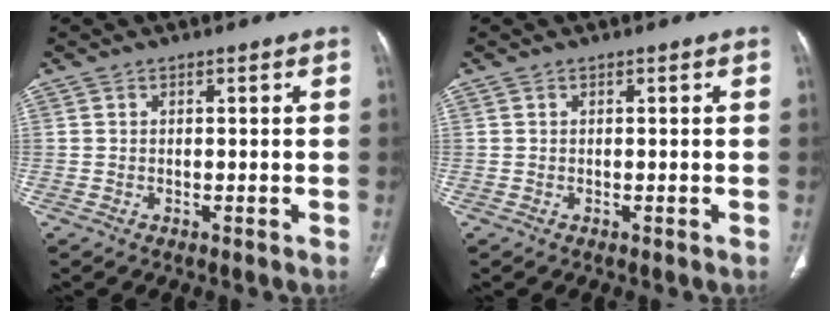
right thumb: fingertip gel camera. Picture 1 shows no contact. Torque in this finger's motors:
{"motor_torque": [-1.05, -1.33, -0.60, 0.80, -0.09]}